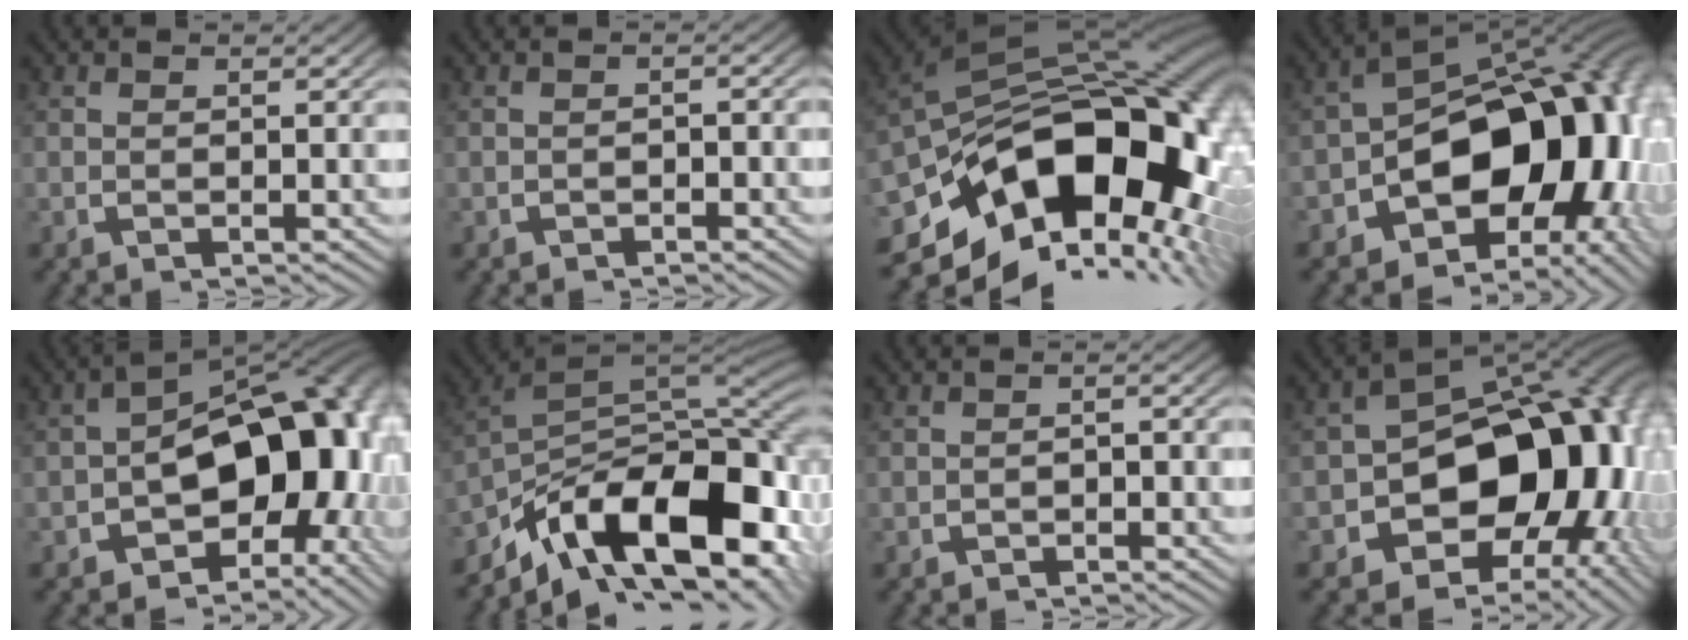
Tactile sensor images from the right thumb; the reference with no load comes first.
{"total": 1.0, "force": [-0.9, 0.3, 0.3], "torque": [-0.005, -0.004, -0.013]}
{"total": 26.4, "force": [-2.5, 16.1, 20.8], "torque": [-0.340, -0.047, -0.020]}
{"total": 21.9, "force": [-2.0, 13.7, 16.9], "torque": [-0.273, -0.054, -0.019]}
{"total": 18.0, "force": [-2.0, 11.7, 13.6], "torque": [-0.214, -0.048, -0.014]}
{"total": 19.8, "force": [-3.2, 11.4, 15.8], "torque": [-0.252, -0.049, -0.033]}
{"total": 1.3, "force": [-1.1, 0.4, 0.5], "torque": [-0.007, -0.005, -0.016]}
{"total": 20.5, "force": [-2.7, 13.8, 14.9], "torque": [-0.259, -0.065, -0.023]}